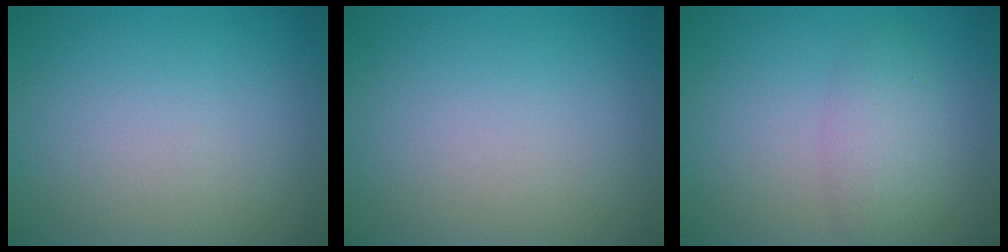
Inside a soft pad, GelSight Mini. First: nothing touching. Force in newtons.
{"total": 0.0}
{"total": 2.8, "press": 2.8, "slide": 0.1}